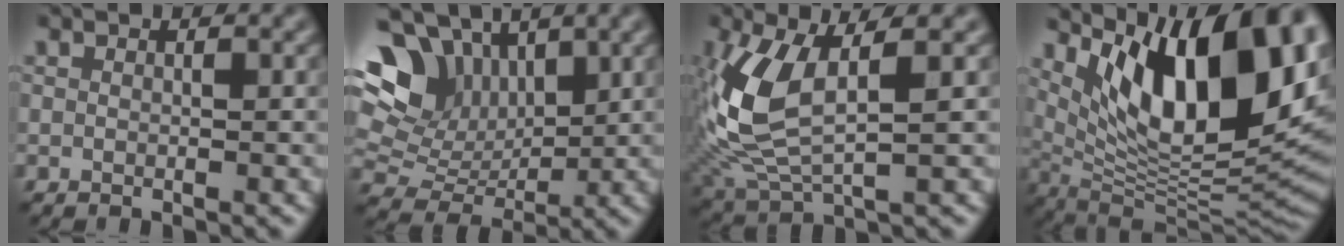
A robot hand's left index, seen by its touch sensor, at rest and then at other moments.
{"total": 9.9, "force": [4.2, 7.4, 5.2], "torque": [-0.110, 0.024, 0.072]}
{"total": 8.7, "force": [1.2, 3.9, 7.7], "torque": [-0.193, -0.003, 0.026]}
{"total": 16.2, "force": [6.4, 6.6, 13.2], "torque": [-0.183, -0.001, 0.107]}